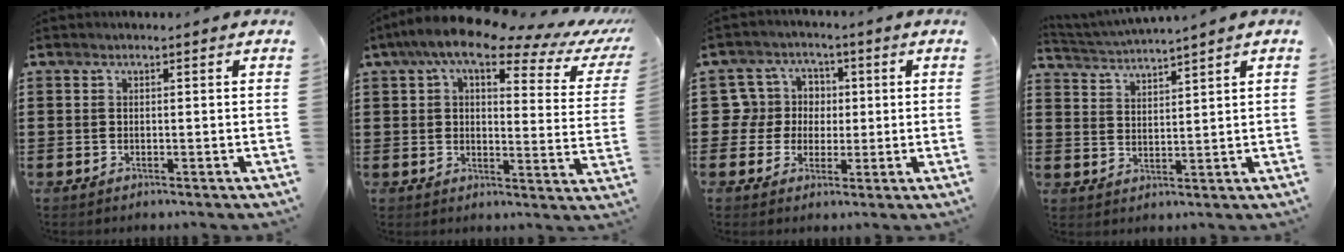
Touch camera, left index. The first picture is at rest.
{"total": 10.6, "force": [7.5, 2.6, 7.0], "torque": [-0.137, -0.031, 0.124]}
{"total": 6.6, "force": [0.7, 6.4, 1.0], "torque": [-0.051, 0.009, 0.011]}
{"total": 2.8, "force": [2.7, -0.8, 0.1], "torque": [-0.014, -0.017, 0.047]}